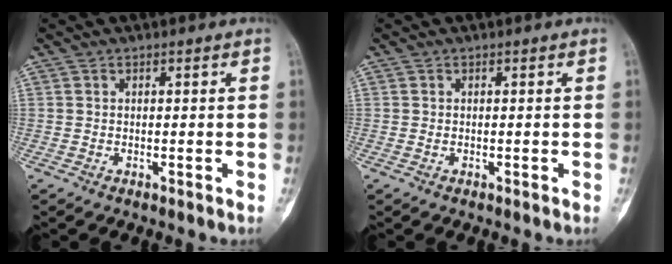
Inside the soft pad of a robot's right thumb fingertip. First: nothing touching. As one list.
[{"total": 0.0}]